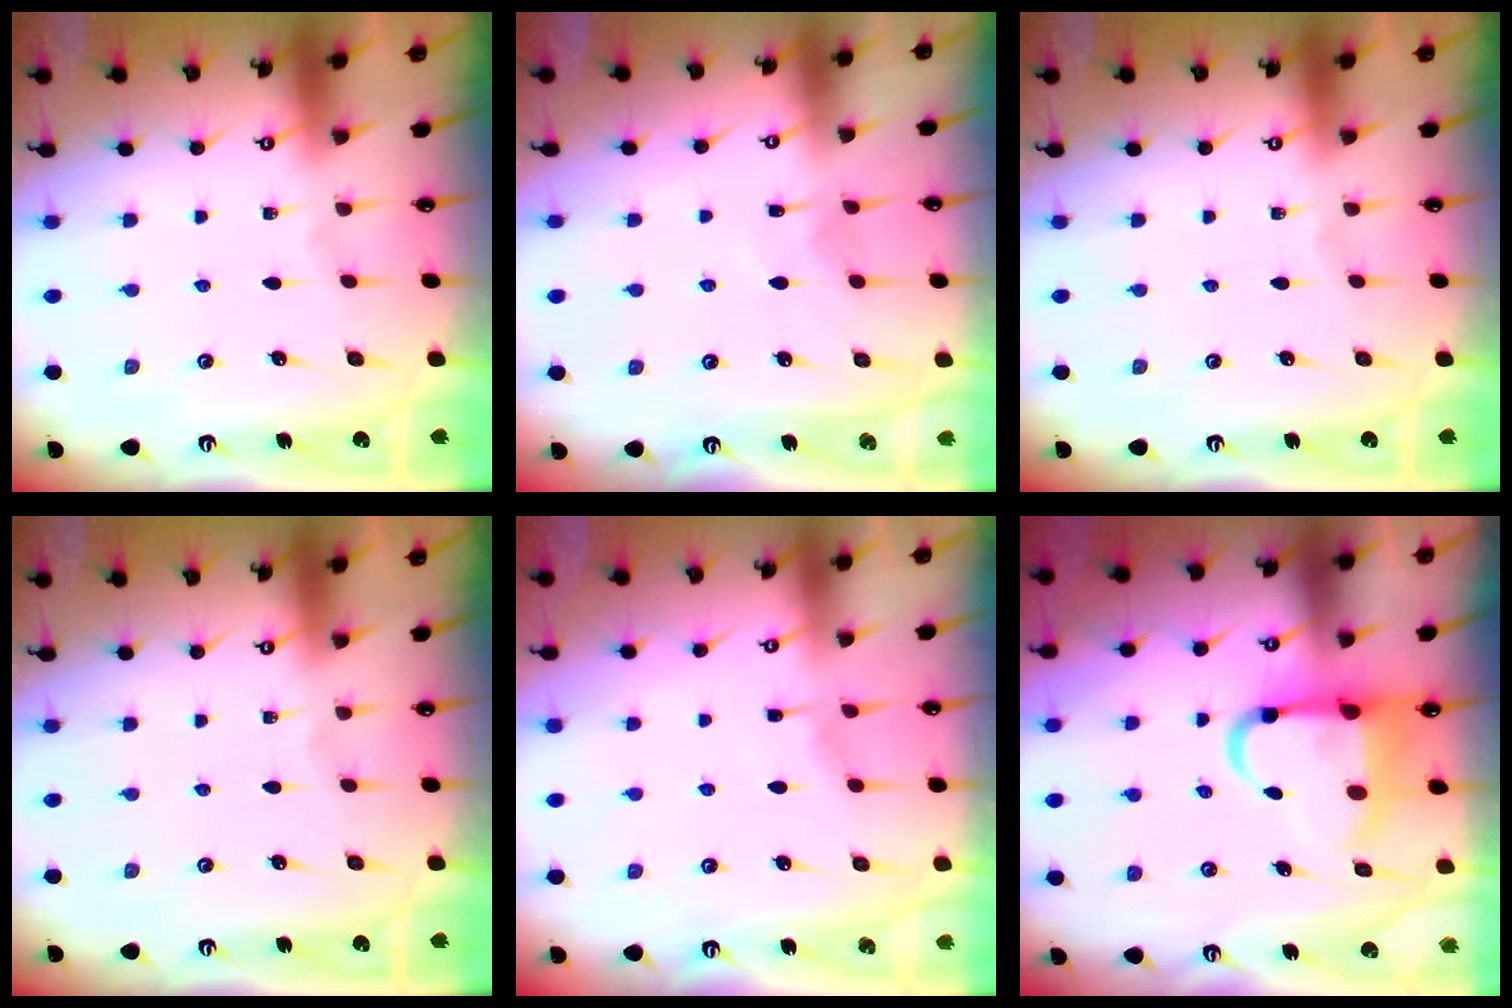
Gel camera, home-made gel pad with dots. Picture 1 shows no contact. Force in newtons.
{"total": 5.8, "press": 5.8, "slide": 0.6}
{"total": 0.0}
{"total": 0.0}
{"total": 1.7, "press": 1.7, "slide": 0.3}
{"total": 8.2, "press": 8.0, "slide": 1.7}